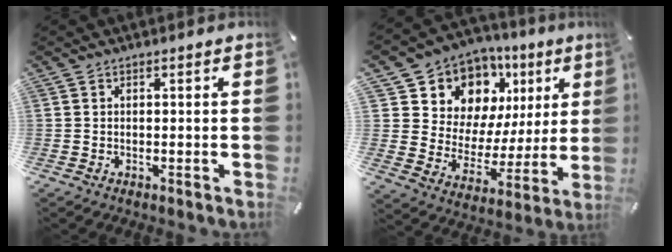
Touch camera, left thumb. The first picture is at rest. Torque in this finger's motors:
{"motor_torque": [2.50, 2.51, 1.84, -0.93, 0.10]}